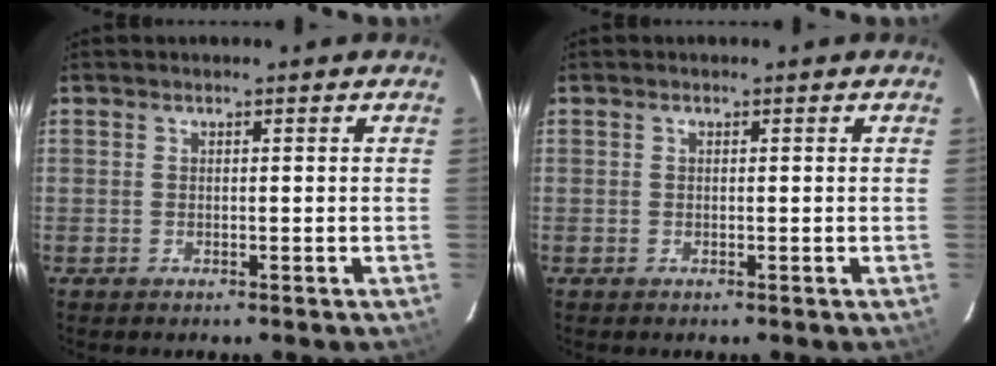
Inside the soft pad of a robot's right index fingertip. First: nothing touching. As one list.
[{"total": 0.0}]